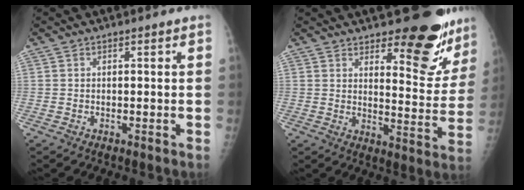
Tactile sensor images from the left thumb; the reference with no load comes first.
{"total": 15.0, "force": [10.9, 5.3, 8.8], "torque": [-0.063, -0.096, 0.142]}